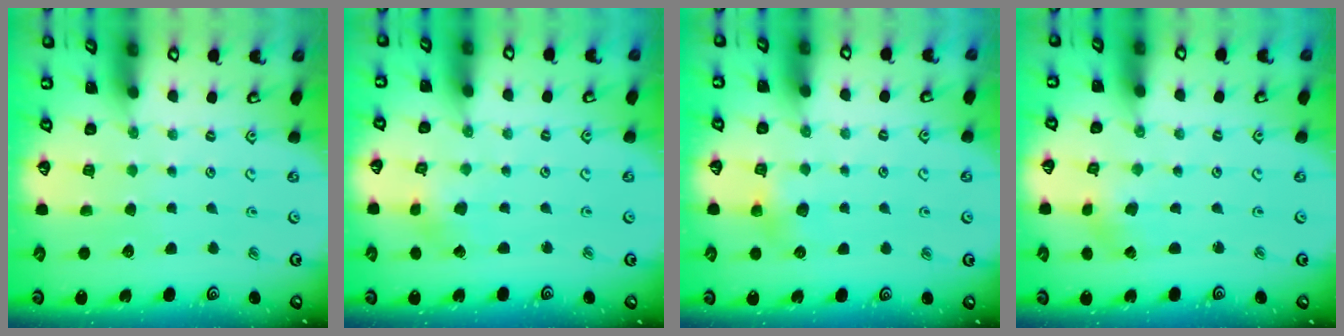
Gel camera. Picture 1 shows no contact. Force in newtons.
{"total": 2.2, "press": 2.2, "slide": 0.2}
{"total": 4.7, "press": 4.6, "slide": 0.7}
{"total": 0.5, "press": 0.5, "slide": 0.1}